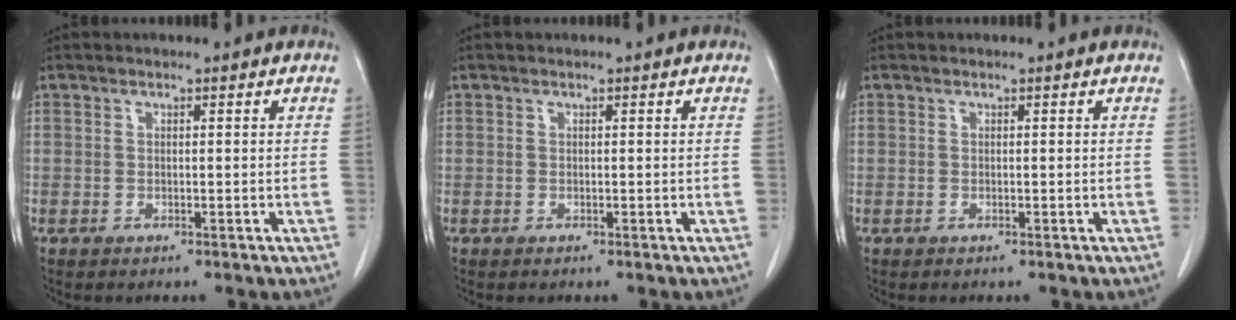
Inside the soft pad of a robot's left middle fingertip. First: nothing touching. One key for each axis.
{"total": 0.0}
{"total": 0.0}